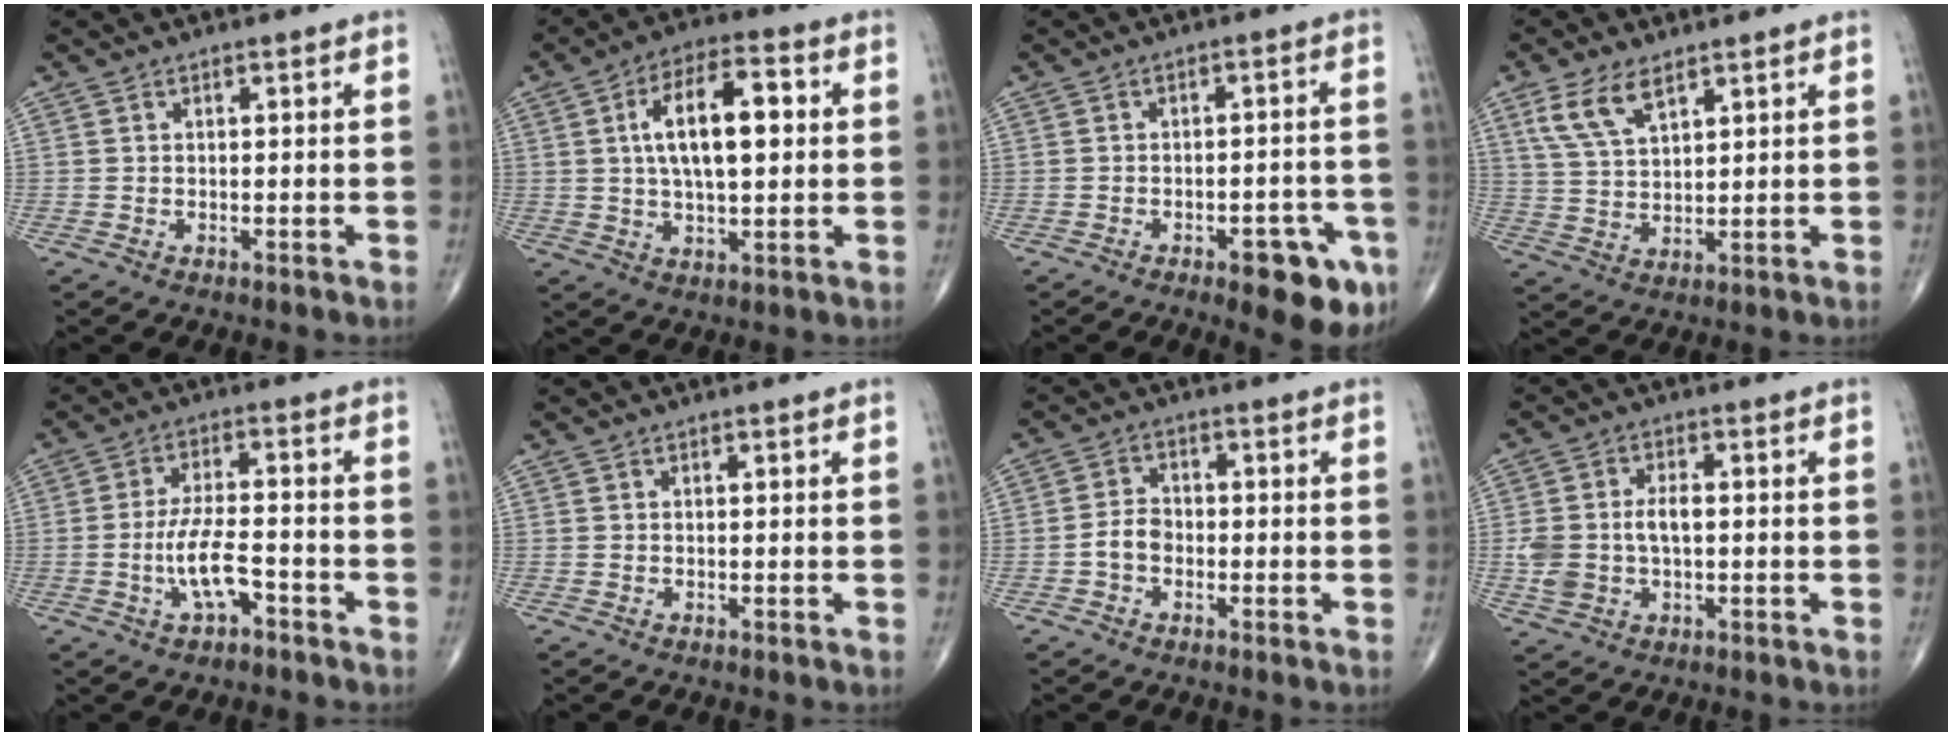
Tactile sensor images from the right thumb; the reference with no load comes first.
{"total": 13.8, "force": [2.2, 6.1, 12.2], "torque": [-0.194, 0.013, 0.035]}
{"total": 10.4, "force": [-5.1, 4.0, 8.2], "torque": [-0.078, 0.023, -0.057]}
{"total": 7.8, "force": [4.6, 3.6, 5.2], "torque": [-0.099, -0.013, 0.097]}
{"total": 7.4, "force": [-3.0, 2.7, 6.2], "torque": [-0.125, 0.024, -0.053]}
{"total": 0.0}
{"total": 5.4, "force": [-1.8, 3.7, 3.4], "torque": [-0.058, 0.022, -0.043]}
{"total": 7.7, "force": [-0.3, 4.8, 5.9], "torque": [-0.123, 0.015, -0.001]}